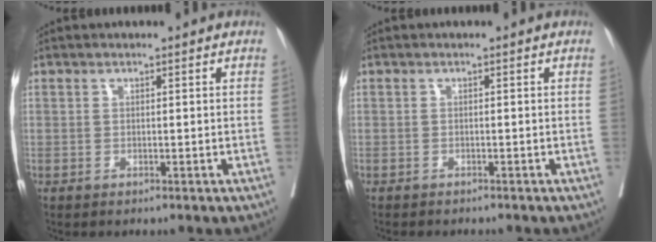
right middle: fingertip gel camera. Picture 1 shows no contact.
{"total": 3.6, "force": [-3.3, 0.6, 1.3], "torque": [-0.019, -0.006, -0.041]}